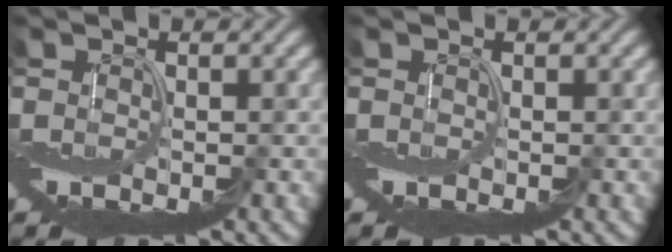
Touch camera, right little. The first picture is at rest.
{"total": 0.0}